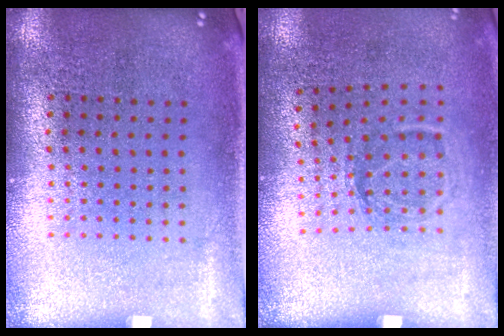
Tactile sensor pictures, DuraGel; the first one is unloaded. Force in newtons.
{"total": 1.2, "press": 0.8, "slide": 0.8}